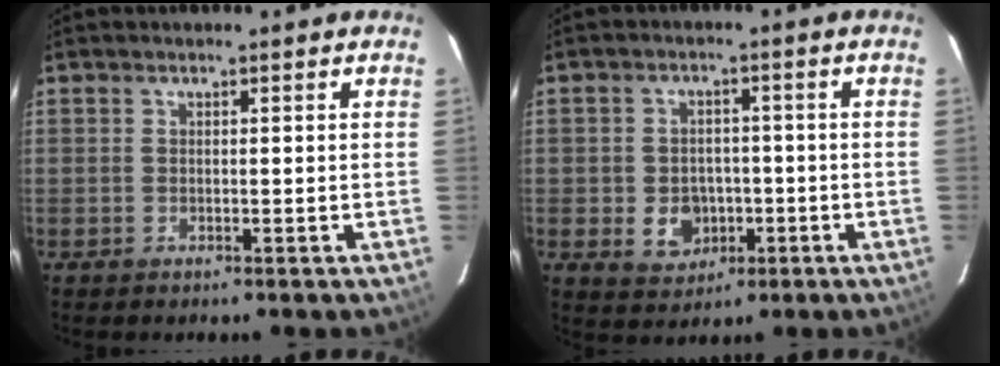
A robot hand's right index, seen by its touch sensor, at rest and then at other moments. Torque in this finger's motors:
{"motor_torque": [0.10, 0.04, 0.05, 0.01]}